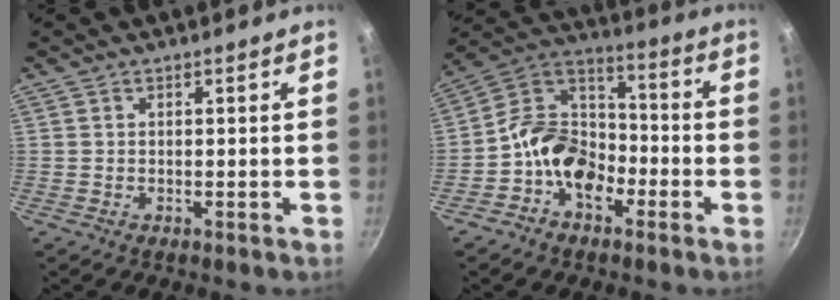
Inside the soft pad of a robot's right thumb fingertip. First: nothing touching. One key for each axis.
{"total": 13.4, "fx": -5.0, "fy": 9.9, "fz": 7.6, "tx": -0.086, "ty": 0.057, "tz": -0.110}